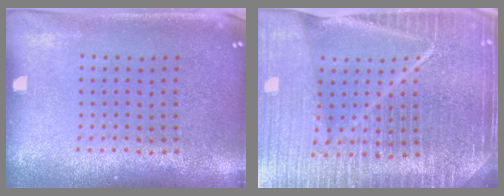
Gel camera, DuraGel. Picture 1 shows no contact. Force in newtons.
{"total": 6.7, "press": 5.7, "slide": 3.4}